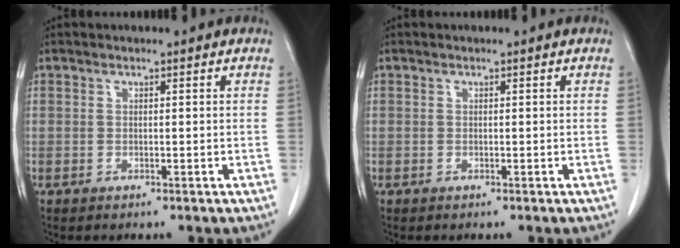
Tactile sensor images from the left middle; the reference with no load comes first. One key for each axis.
{"total": 0.0}